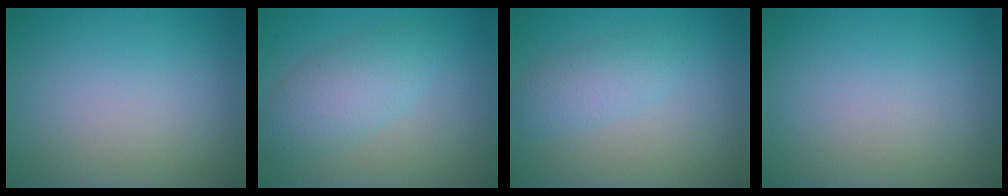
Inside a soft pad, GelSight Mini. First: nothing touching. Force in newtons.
{"total": 4.0, "press": 4.0, "slide": 0.1}
{"total": 2.4, "press": 2.4, "slide": 0.1}
{"total": 0.0}